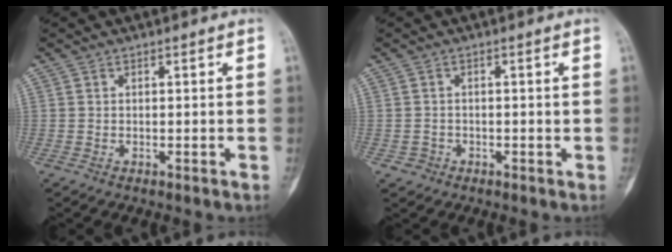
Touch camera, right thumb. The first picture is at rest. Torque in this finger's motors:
{"motor_torque": [0.21, 0.01, 0.20, 0.02, -0.01]}